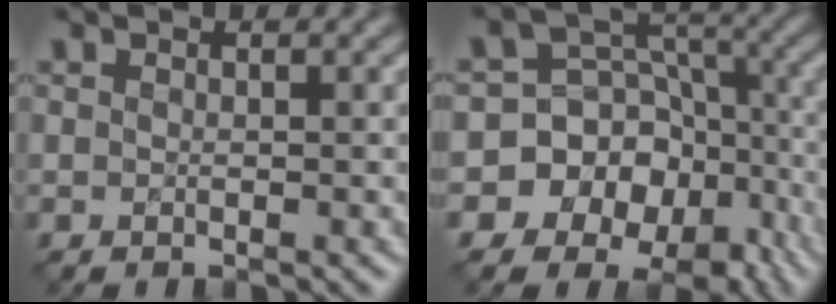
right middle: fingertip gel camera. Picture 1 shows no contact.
{"total": 13.4, "force": [-7.2, 10.8, 3.3], "torque": [-0.058, -0.015, -0.125]}